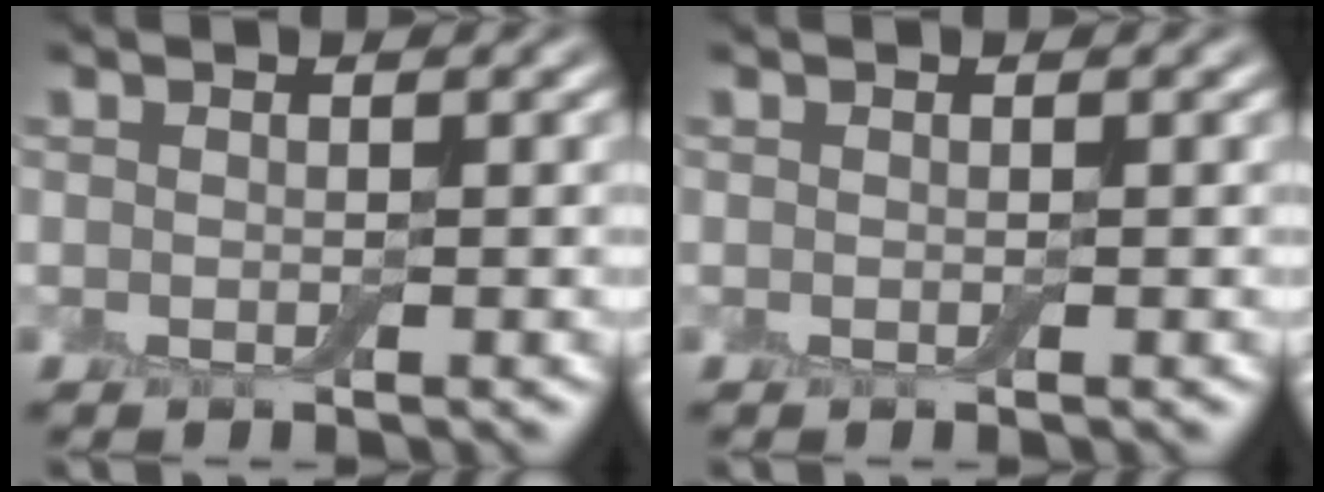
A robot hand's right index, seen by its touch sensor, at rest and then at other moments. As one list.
[{"total": 0.0}]